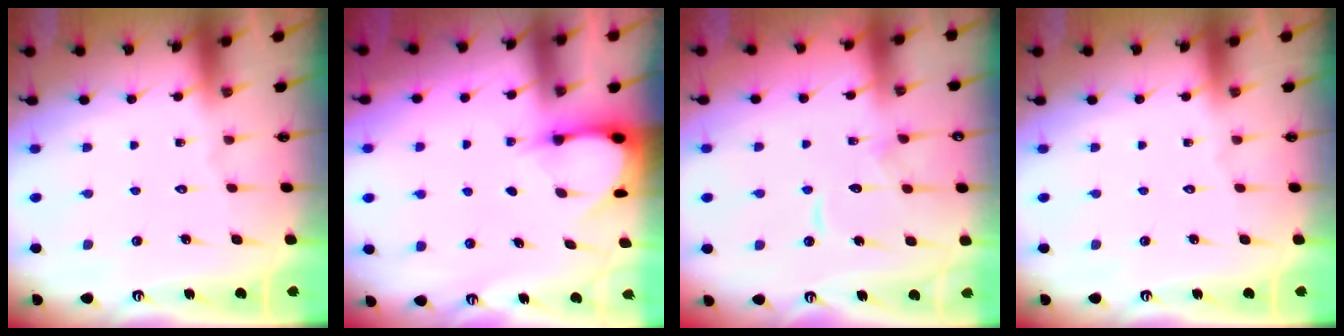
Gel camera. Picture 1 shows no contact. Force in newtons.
{"total": 3.1, "press": 3.1, "slide": 0.4}
{"total": 10.1, "press": 10.0, "slide": 1.1}
{"total": 0.0}